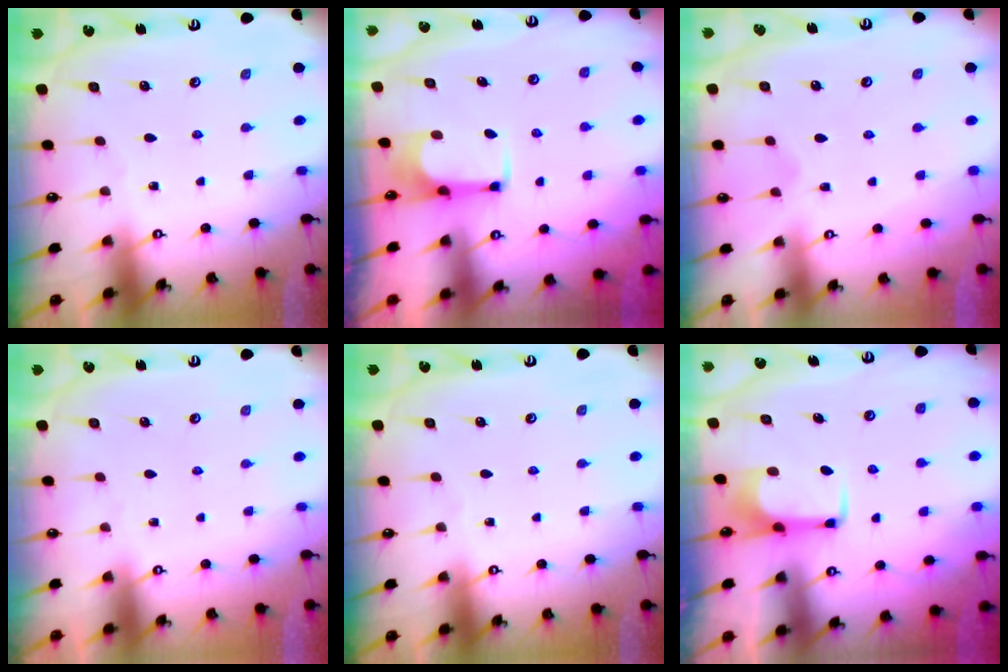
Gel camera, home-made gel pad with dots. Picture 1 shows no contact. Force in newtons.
{"total": 3.5, "press": 3.5, "slide": 0.5}
{"total": 1.2, "press": 0.3, "slide": 1.1}
{"total": 1.6, "press": 1.4, "slide": 0.7}
{"total": 0.0}
{"total": 1.7, "press": 1.6, "slide": 0.5}